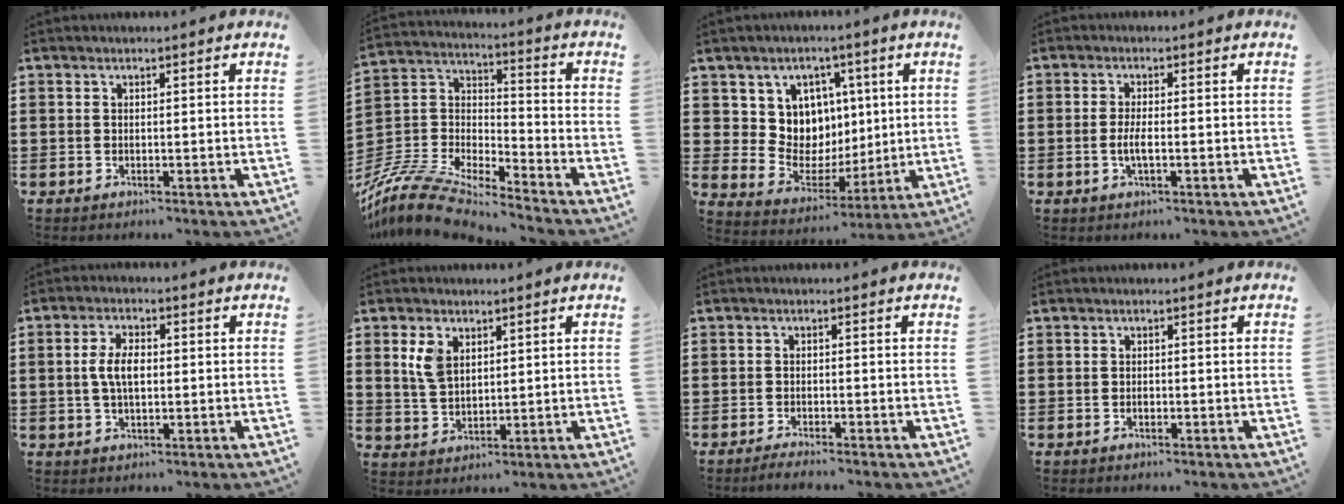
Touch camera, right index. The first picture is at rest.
{"total": 10.1, "force": [-9.4, 1.6, 3.2], "torque": [-0.089, 0.000, -0.195]}
{"total": 8.2, "force": [2.9, 7.5, 1.3], "torque": [-0.062, -0.031, 0.059]}
{"total": 2.8, "force": [-0.7, 0.6, 2.6], "torque": [-0.061, -0.005, -0.017]}
{"total": 4.8, "force": [0.1, 2.3, 4.2], "torque": [-0.096, 0.002, -0.005]}
{"total": 4.6, "force": [2.1, 2.9, 3.0], "torque": [-0.069, 0.010, 0.038]}
{"total": 1.4, "force": [-1.4, -0.1, 0.3], "torque": [-0.007, 0.000, -0.026]}
{"total": 0.8, "force": [-0.3, 0.4, 0.6], "torque": [-0.012, -0.003, -0.005]}